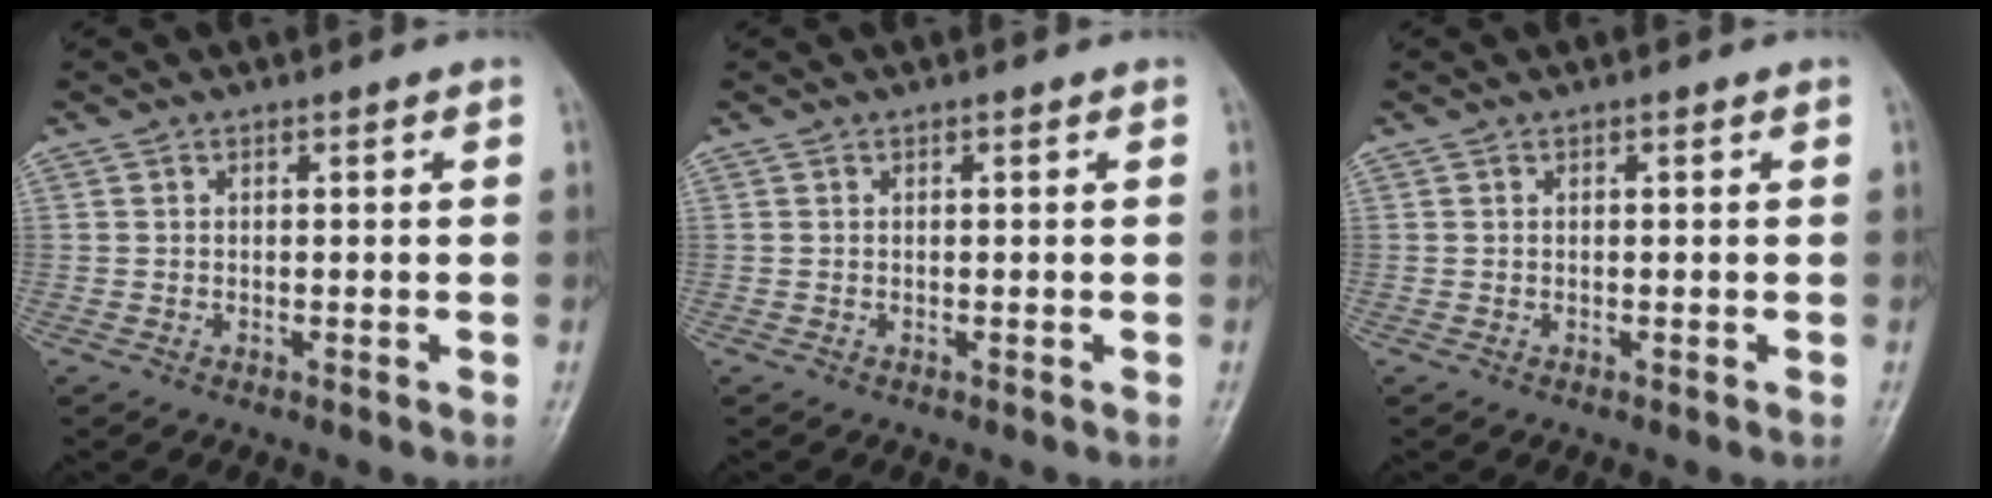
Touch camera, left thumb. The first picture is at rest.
{"total": 0.0}
{"total": 0.0}